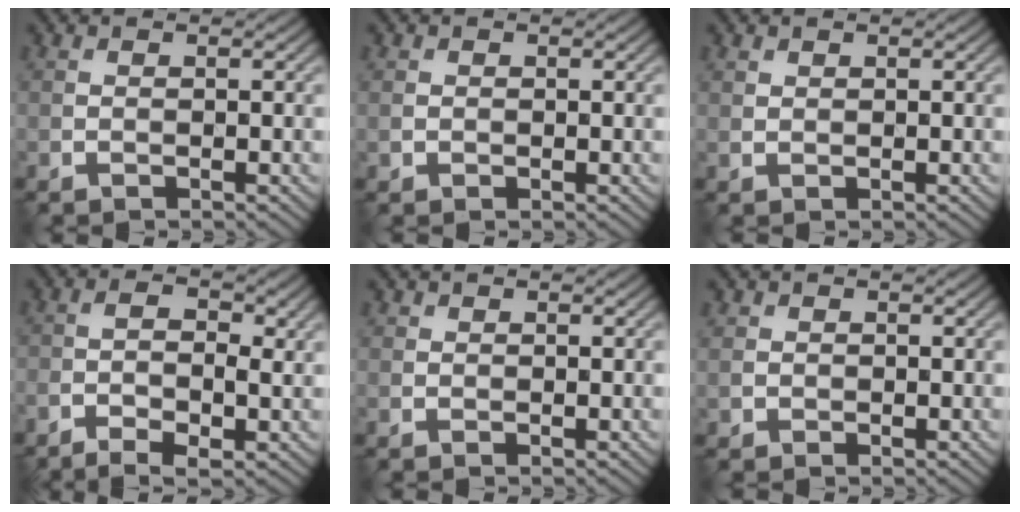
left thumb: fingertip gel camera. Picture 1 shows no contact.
{"total": 1.0, "force": [0.1, 1.0, 0.3], "torque": [-0.005, -0.004, 0.001]}
{"total": 0.8, "force": [0.6, 0.4, 0.2], "torque": [-0.006, -0.003, 0.016]}
{"total": 5.6, "force": [-2.1, 2.1, 4.7], "torque": [-0.089, -0.004, -0.037]}
{"total": 0.8, "force": [0.5, 0.6, 0.1], "torque": [0.001, -0.002, 0.009]}
{"total": 1.4, "force": [0.4, 1.3, 0.3], "torque": [-0.007, -0.004, 0.008]}